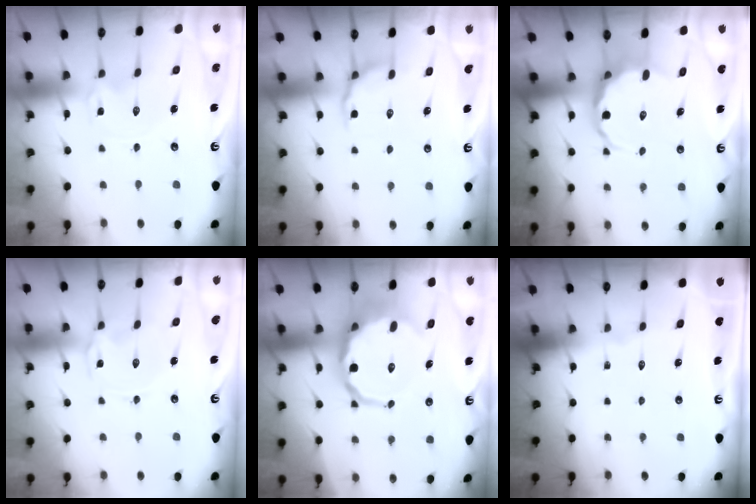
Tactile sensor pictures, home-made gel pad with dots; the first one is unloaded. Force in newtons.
{"total": 5.5, "press": 4.9, "slide": 2.4}
{"total": 6.4, "press": 6.2, "slide": 1.6}
{"total": 0.6, "press": 0.4, "slide": 0.4}
{"total": 12.2, "press": 11.9, "slide": 2.8}
{"total": 0.0}